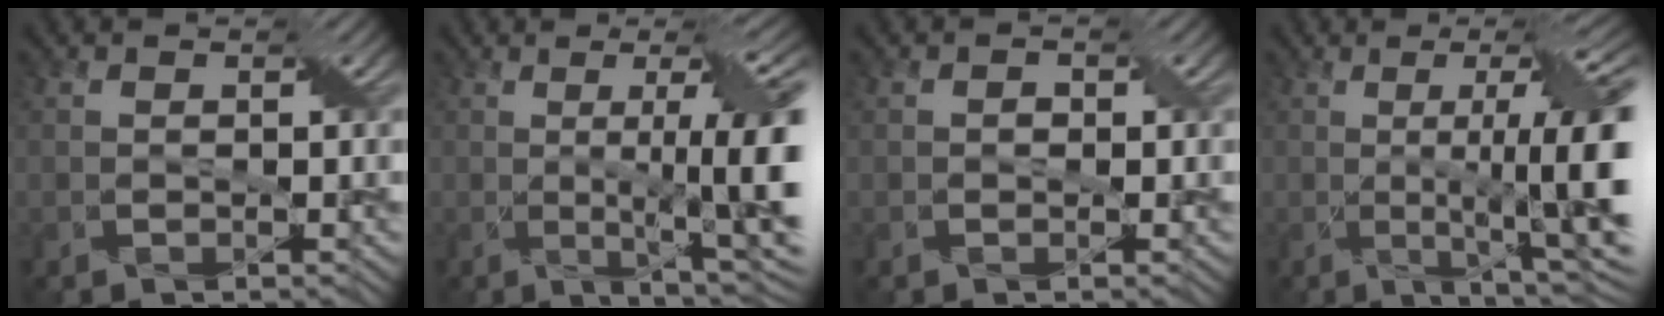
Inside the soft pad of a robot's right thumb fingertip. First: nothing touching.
{"total": 13.3, "force": [0.1, 3.2, 12.9], "torque": [-0.162, 0.005, 0.008]}
{"total": 1.0, "force": [-0.1, 0.9, 0.5], "torque": [-0.002, -0.002, -0.001]}
{"total": 15.1, "force": [-0.2, 3.9, 14.6], "torque": [-0.178, 0.004, 0.004]}